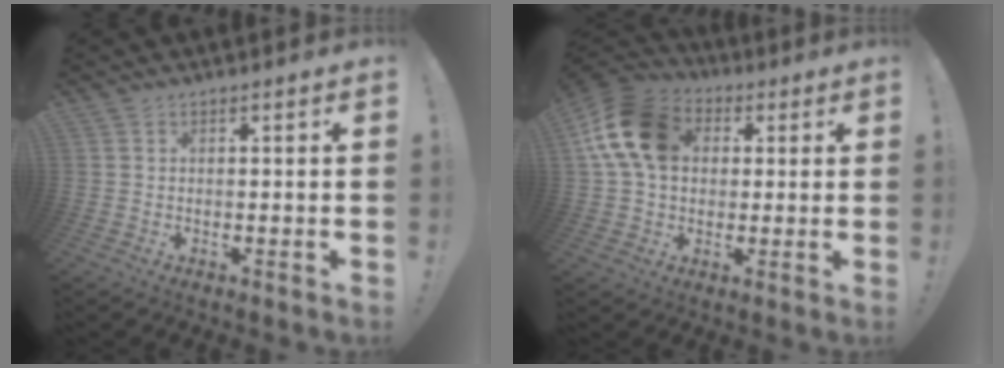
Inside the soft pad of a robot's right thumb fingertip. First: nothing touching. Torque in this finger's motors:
{"motor_torque": [1.00, 1.10, 1.43, 0.08, 0.11]}